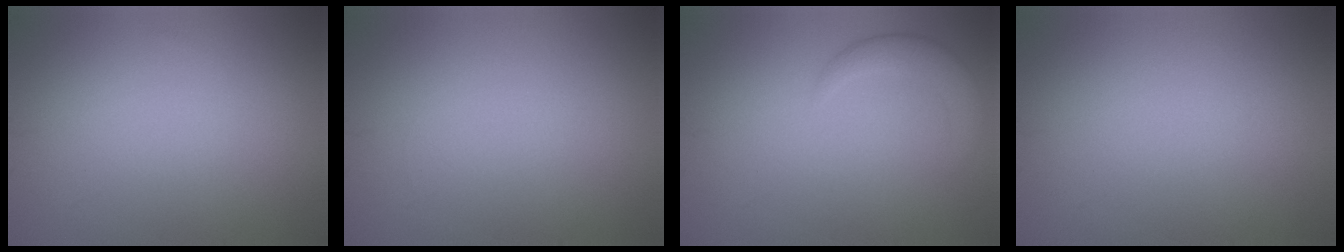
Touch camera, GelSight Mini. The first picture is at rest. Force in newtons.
{"total": 0.0}
{"total": 2.6, "press": 2.6, "slide": 0.3}
{"total": 0.0}